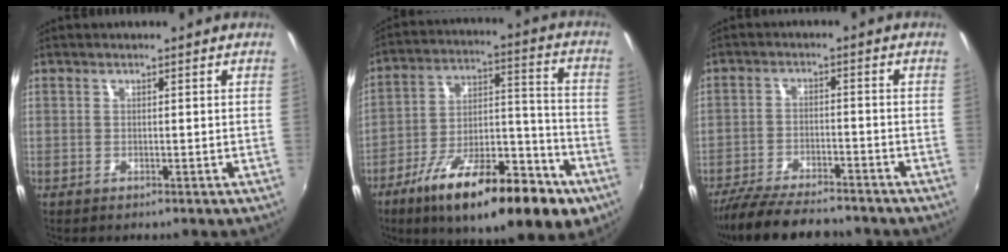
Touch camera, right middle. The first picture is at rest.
{"total": 24.1, "force": [-14.0, 8.2, 17.8], "torque": [-0.281, -0.026, -0.211]}
{"total": 14.4, "force": [-12.5, 3.2, 6.4], "torque": [-0.142, -0.024, -0.205]}